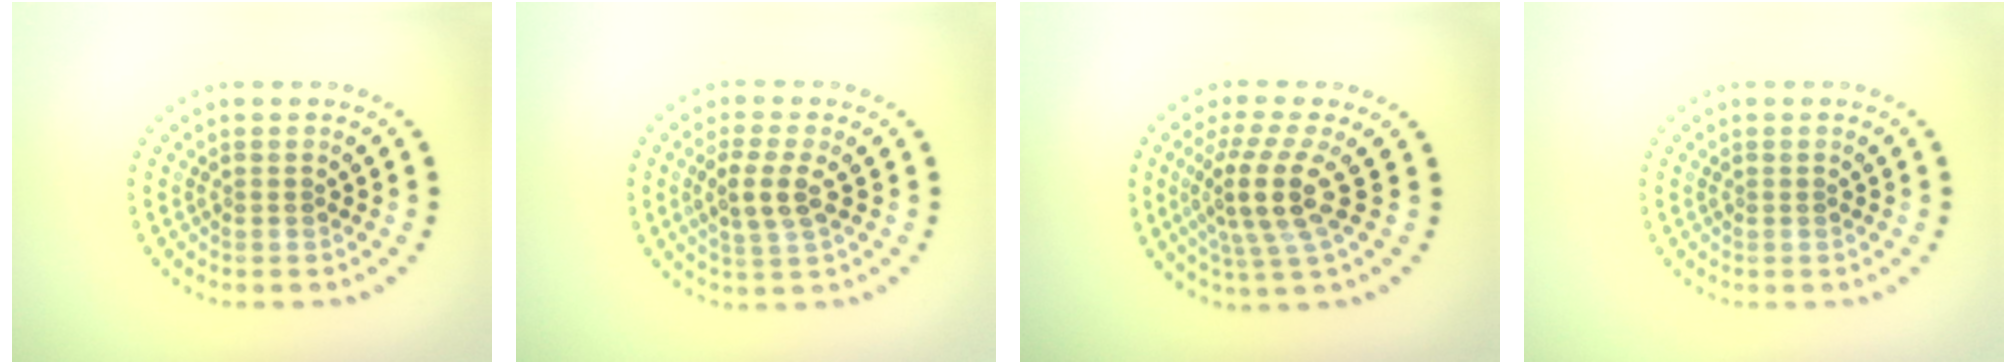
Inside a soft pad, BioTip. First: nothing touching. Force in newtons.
{"total": 2.8, "press": 2.6, "slide": 1.1}
{"total": 4.5, "press": 3.4, "slide": 3.0}
{"total": 0.0}